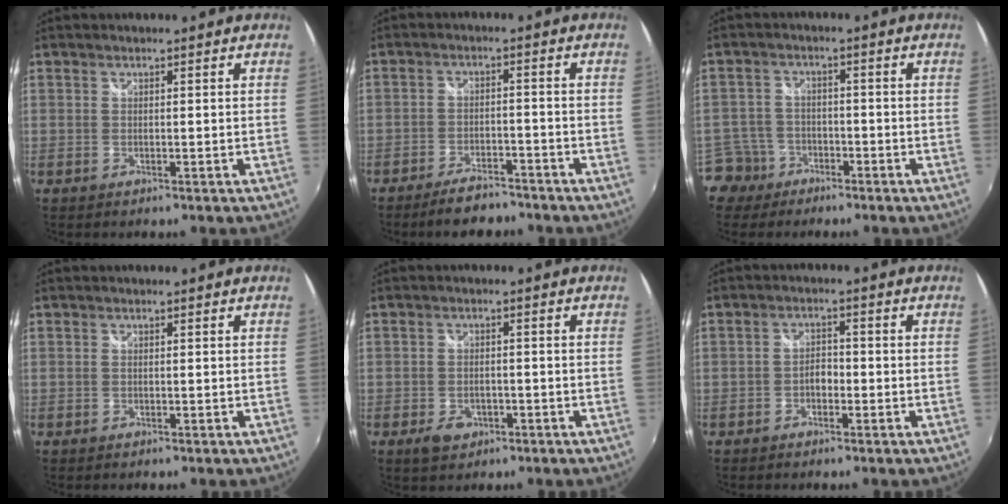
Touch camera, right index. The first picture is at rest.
{"total": 7.6, "force": [-6.4, 2.8, 3.1], "torque": [-0.080, 0.004, -0.097]}
{"total": 5.3, "force": [-3.3, 4.1, 0.0], "torque": [-0.011, 0.016, -0.067]}
{"total": 0.0}
{"total": 4.3, "force": [-2.3, 2.9, 2.2], "torque": [-0.052, -0.002, -0.032]}
{"total": 2.6, "force": [-1.3, 1.6, 1.6], "torque": [-0.028, 0.006, -0.025]}